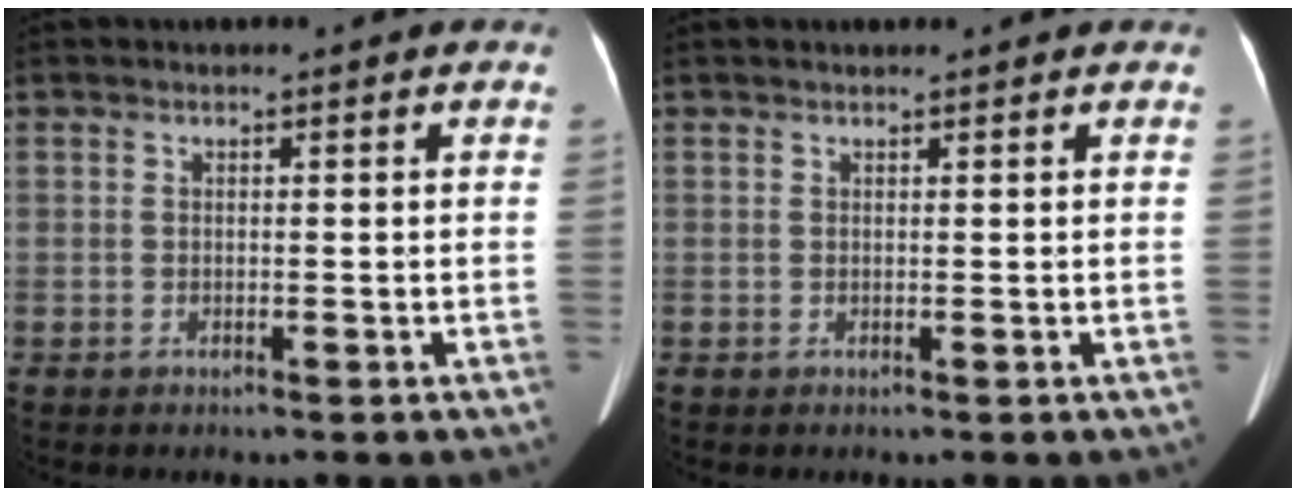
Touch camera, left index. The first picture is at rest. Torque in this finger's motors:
{"motor_torque": [-0.05, -0.03, -0.04, -0.01]}